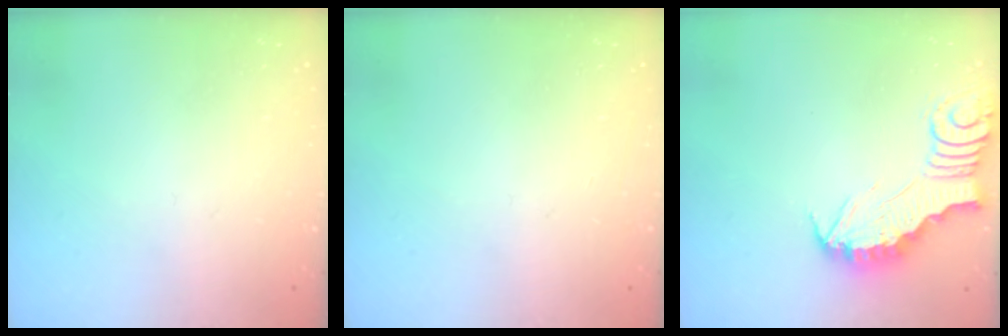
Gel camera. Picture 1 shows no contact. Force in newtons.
{"total": 0.0}
{"total": 3.0, "press": 2.9, "slide": 0.3}